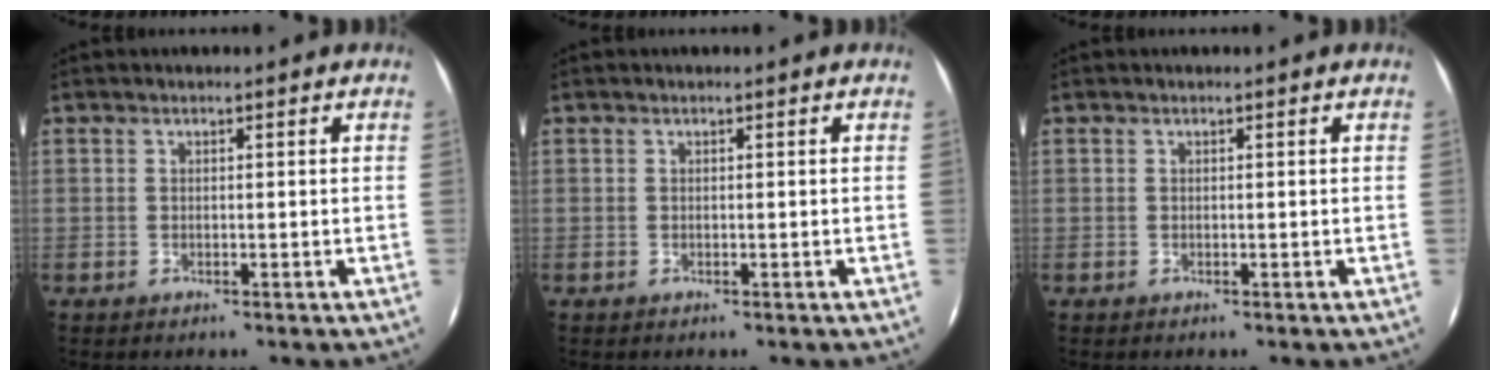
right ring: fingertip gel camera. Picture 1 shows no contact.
{"total": 0.0}
{"total": 0.0}